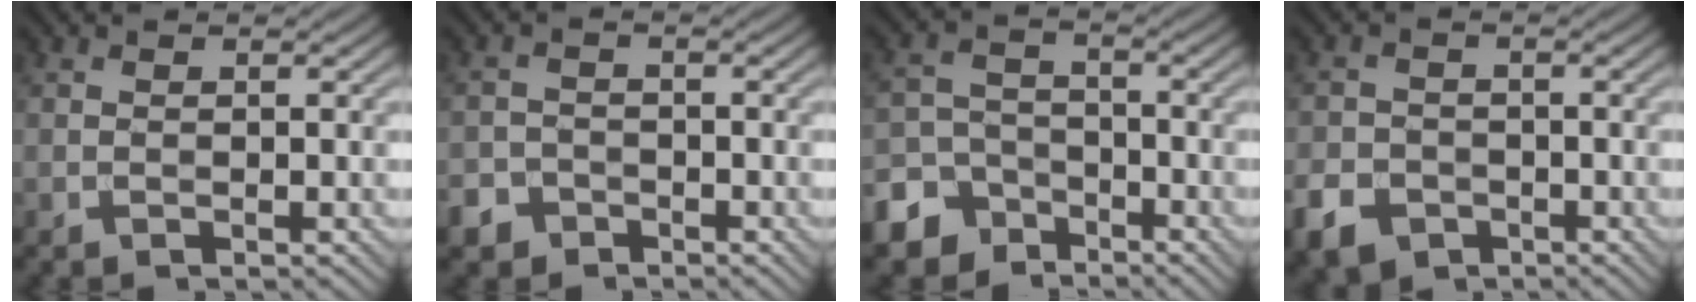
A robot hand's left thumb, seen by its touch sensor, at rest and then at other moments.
{"total": 3.4, "force": [-2.4, 2.3, 0.7], "torque": [-0.008, -0.001, -0.049]}
{"total": 7.1, "force": [-4.9, 4.7, 1.9], "torque": [-0.042, -0.009, -0.108]}
{"total": 5.3, "force": [-3.0, 3.8, 2.1], "torque": [-0.052, -0.010, -0.063]}